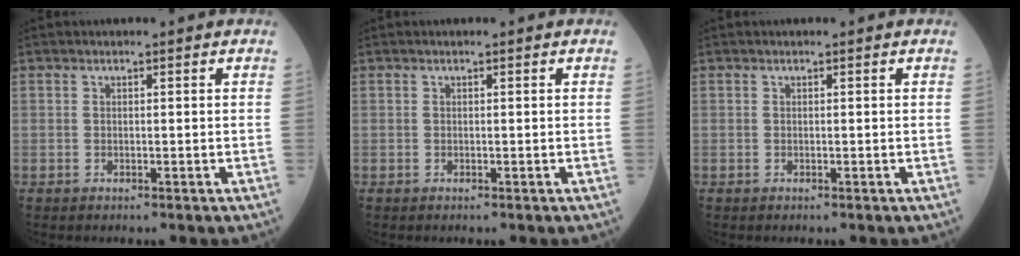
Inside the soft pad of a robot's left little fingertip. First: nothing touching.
{"total": 0.0}
{"total": 0.0}